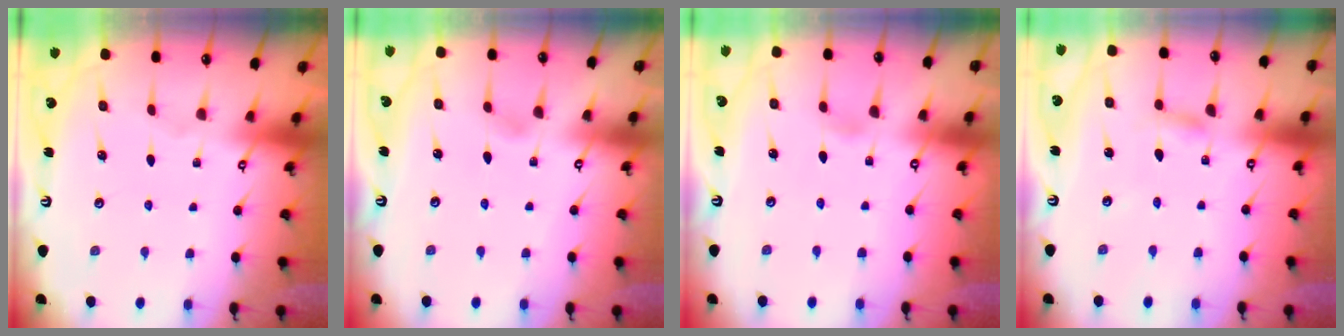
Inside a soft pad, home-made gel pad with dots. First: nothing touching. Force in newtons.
{"total": 2.8, "press": 2.8, "slide": 0.3}
{"total": 2.6, "press": 2.6, "slide": 0.3}
{"total": 2.9, "press": 2.9, "slide": 0.1}